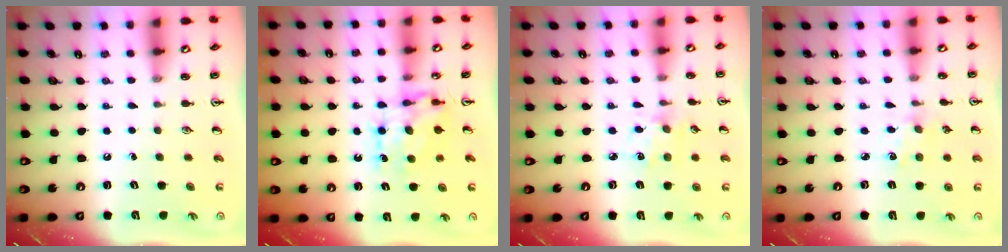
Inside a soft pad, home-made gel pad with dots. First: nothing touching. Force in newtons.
{"total": 7.5, "press": 7.5, "slide": 0.7}
{"total": 2.8, "press": 2.8, "slide": 0.5}
{"total": 2.3, "press": 2.2, "slide": 0.4}